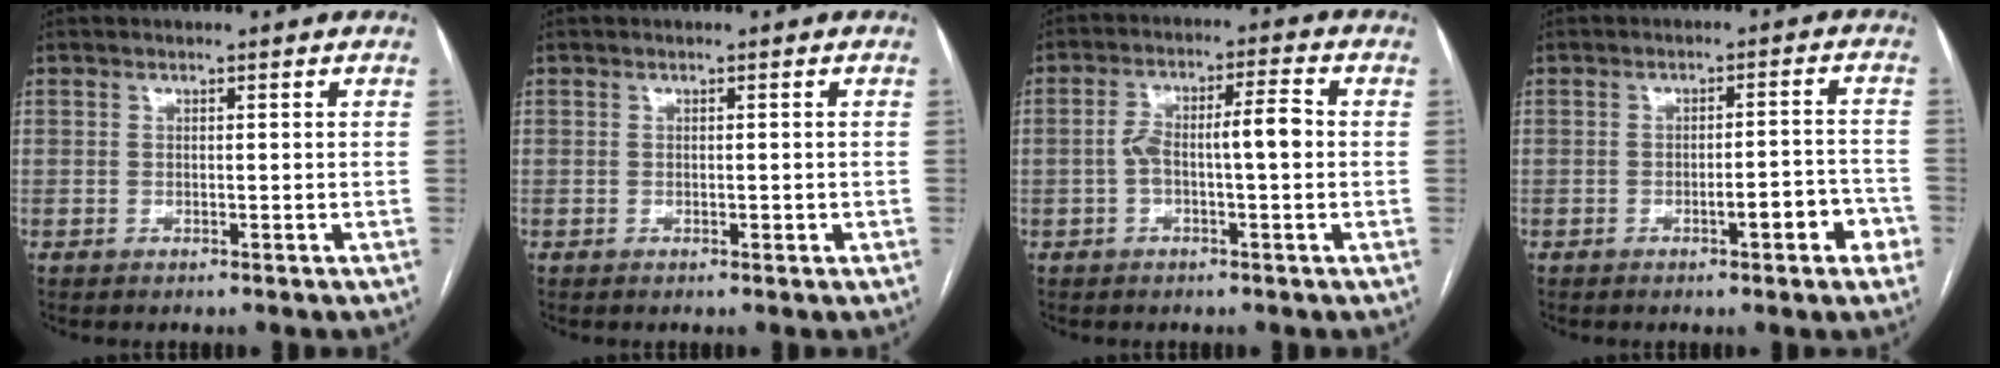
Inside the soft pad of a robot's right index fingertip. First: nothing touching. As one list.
[{"total": 0.7, "force": [-0.2, 0.3, 0.6], "torque": [-0.009, -0.001, -0.001]}, {"total": 6.8, "force": [-0.6, 1.3, 6.6], "torque": [-0.124, 0.027, -0.011]}, {"total": 5.8, "force": [-2.7, 1.2, 4.9], "torque": [-0.060, 0.013, -0.034]}]